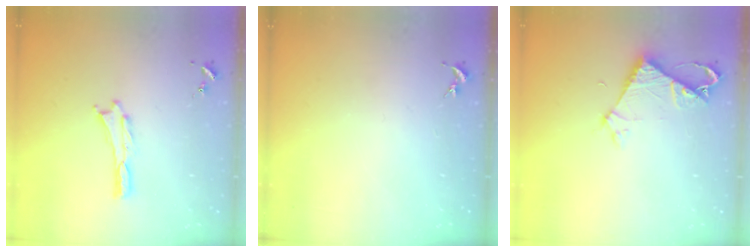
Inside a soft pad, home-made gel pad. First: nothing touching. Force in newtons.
{"total": 0.0}
{"total": 5.1, "press": 5.1, "slide": 0.4}